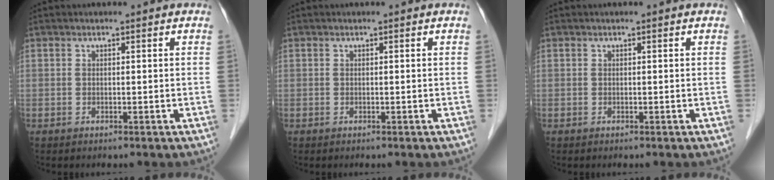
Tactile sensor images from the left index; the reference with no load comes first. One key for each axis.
{"total": 0.0}
{"total": 0.0}